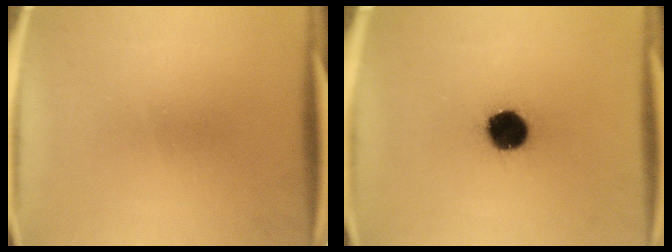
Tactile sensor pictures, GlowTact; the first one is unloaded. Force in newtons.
{"total": 12.9}